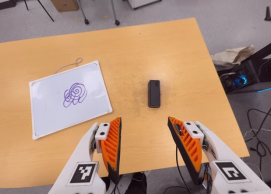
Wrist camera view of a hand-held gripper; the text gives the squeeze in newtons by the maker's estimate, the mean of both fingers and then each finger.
{"total": 0.0}